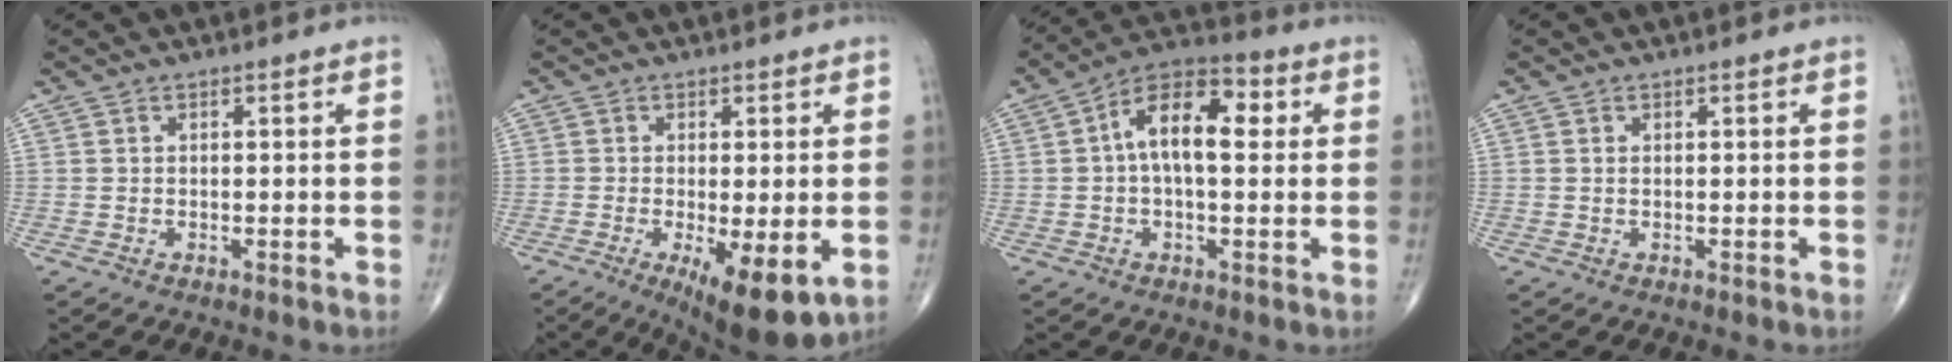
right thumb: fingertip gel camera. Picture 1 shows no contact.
{"total": 10.5, "force": [-3.3, 3.3, 9.4], "torque": [-0.142, -0.022, -0.044]}
{"total": 12.0, "force": [1.8, 6.1, 10.1], "torque": [-0.163, 0.034, 0.019]}
{"total": 0.0}